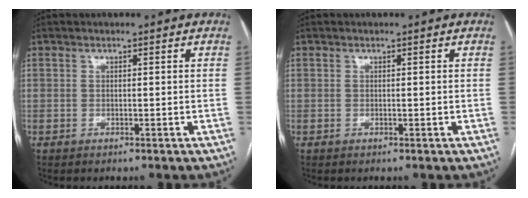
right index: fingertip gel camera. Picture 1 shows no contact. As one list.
[{"total": 0.0}]